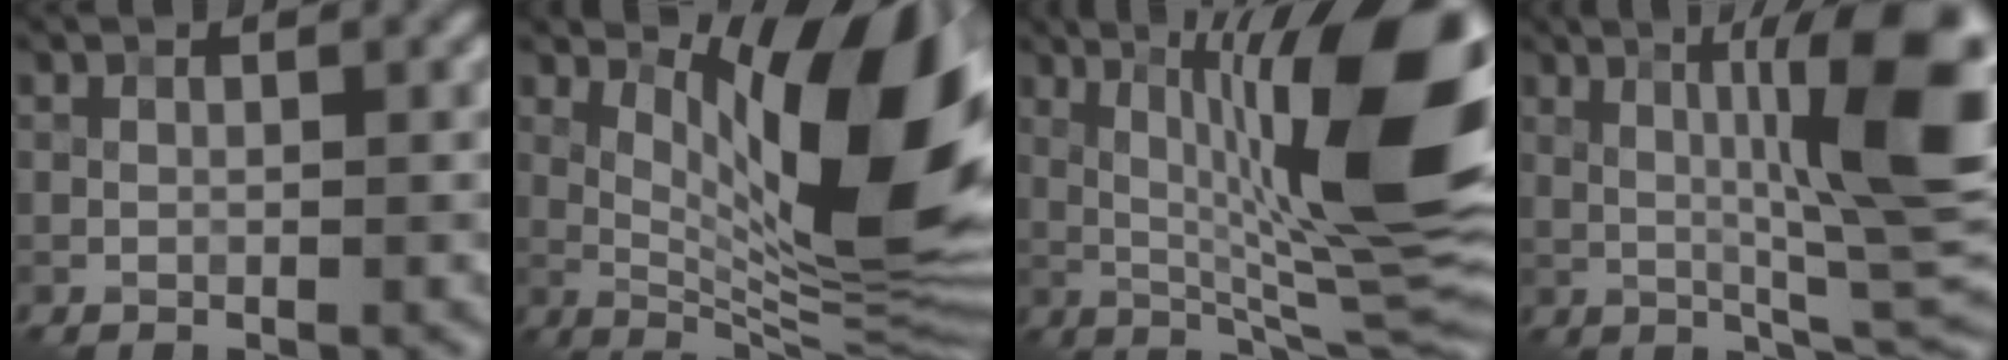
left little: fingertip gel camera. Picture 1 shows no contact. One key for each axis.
{"total": 13.5, "fx": 3.4, "fy": 3.9, "fz": 12.4, "tx": -0.174, "ty": 0.002, "tz": 0.057}
{"total": 15.7, "fx": 2.4, "fy": 4.3, "fz": 14.9, "tx": -0.205, "ty": 0.015, "tz": 0.027}
{"total": 12.5, "fx": 1.9, "fy": 2.8, "fz": 12.1, "tx": -0.164, "ty": 0.010, "tz": 0.028}